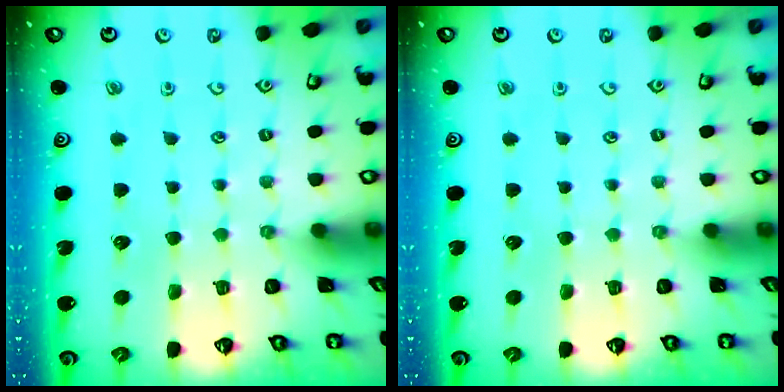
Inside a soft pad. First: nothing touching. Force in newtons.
{"total": 0.0}